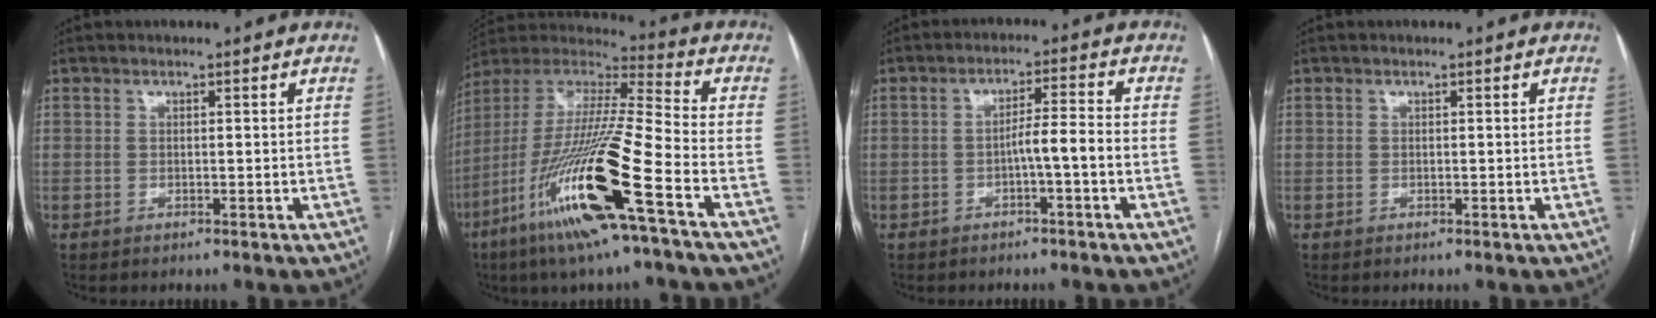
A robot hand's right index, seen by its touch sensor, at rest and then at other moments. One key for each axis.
{"total": 22.0, "fx": -9.9, "fy": 0.4, "fz": 19.7, "tx": -0.423, "ty": -0.048, "tz": -0.196}
{"total": 4.3, "fx": -1.5, "fy": -0.2, "fz": 4.1, "tx": -0.061, "ty": 0.012, "tz": -0.023}
{"total": 0.0}